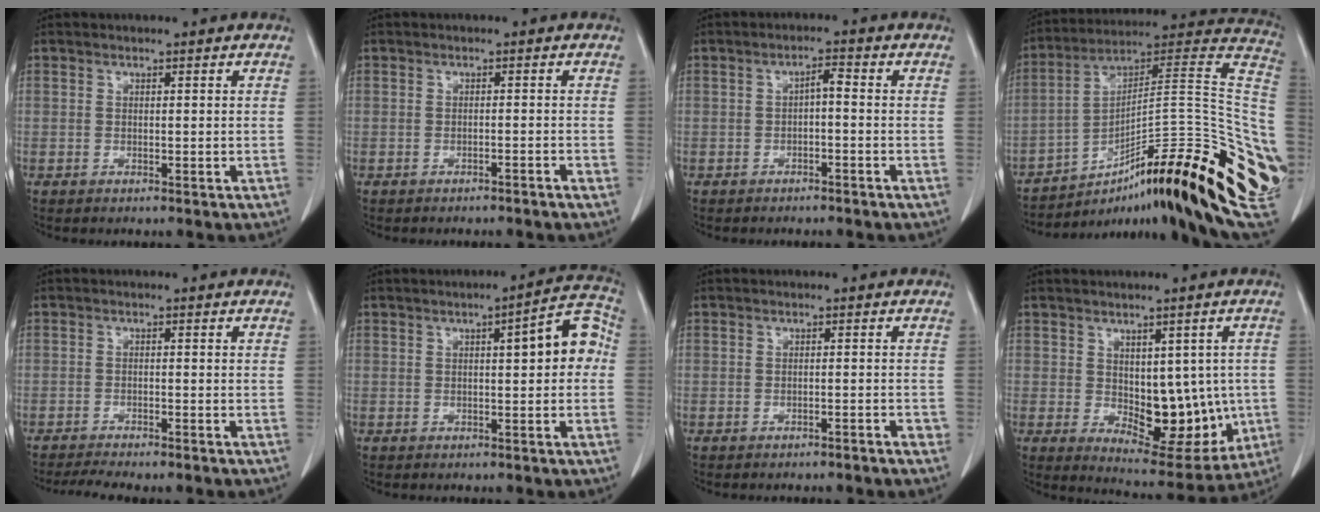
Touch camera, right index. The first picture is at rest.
{"total": 0.6, "force": [-0.4, 0.0, 0.4], "torque": [-0.010, 0.003, -0.004]}
{"total": 2.2, "force": [-0.2, 0.7, 2.1], "torque": [-0.035, 0.012, 0.000]}
{"total": 35.4, "force": [-12.1, 6.4, 32.6], "torque": [-0.353, 0.039, -0.189]}
{"total": 3.9, "force": [-3.4, 0.1, 1.9], "torque": [-0.030, -0.004, -0.055]}
{"total": 7.6, "force": [1.0, 1.8, 7.3], "torque": [-0.083, 0.029, 0.008]}
{"total": 1.2, "force": [-0.8, 0.3, 0.8], "torque": [-0.010, 0.003, -0.007]}
{"total": 12.3, "force": [-0.9, 6.8, 10.3], "torque": [-0.117, 0.001, 0.016]}